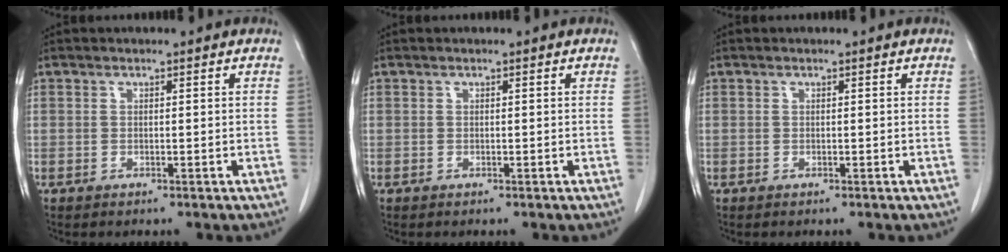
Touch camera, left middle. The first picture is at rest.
{"total": 0.0}
{"total": 0.0}